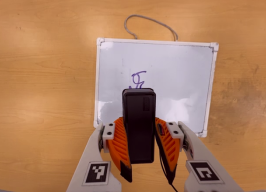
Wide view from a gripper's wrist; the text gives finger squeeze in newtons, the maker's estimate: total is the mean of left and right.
{"total": 7.1, "left": 6.2, "right": 7.9}